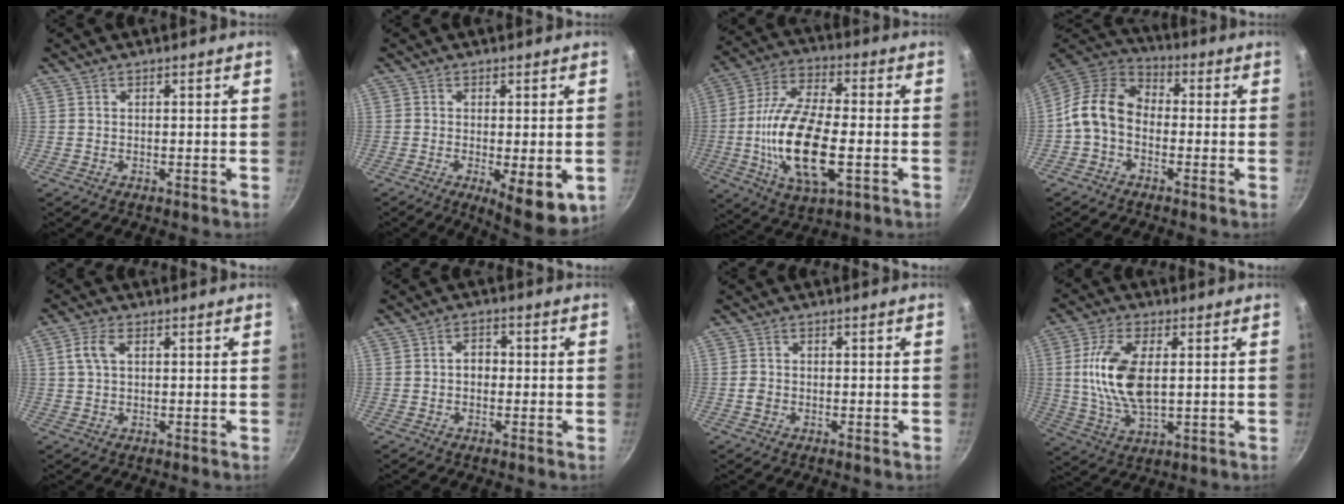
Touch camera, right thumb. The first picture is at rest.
{"total": 9.3, "force": [-2.9, 3.1, 8.3], "torque": [-0.114, -0.020, -0.036]}
{"total": 18.9, "force": [-3.3, 7.9, 16.8], "torque": [-0.333, 0.011, -0.056]}
{"total": 11.0, "force": [-1.9, 8.1, 7.2], "torque": [-0.128, 0.036, -0.050]}
{"total": 4.1, "force": [1.2, 2.4, 3.2], "torque": [-0.076, 0.010, 0.023]}
{"total": 3.8, "force": [-0.3, 2.8, 2.6], "torque": [-0.027, 0.017, -0.012]}
{"total": 1.5, "force": [-0.4, 1.2, 0.7], "torque": [-0.012, 0.003, -0.008]}
{"total": 13.3, "force": [1.4, 6.6, 11.5], "torque": [-0.234, -0.005, 0.032]}